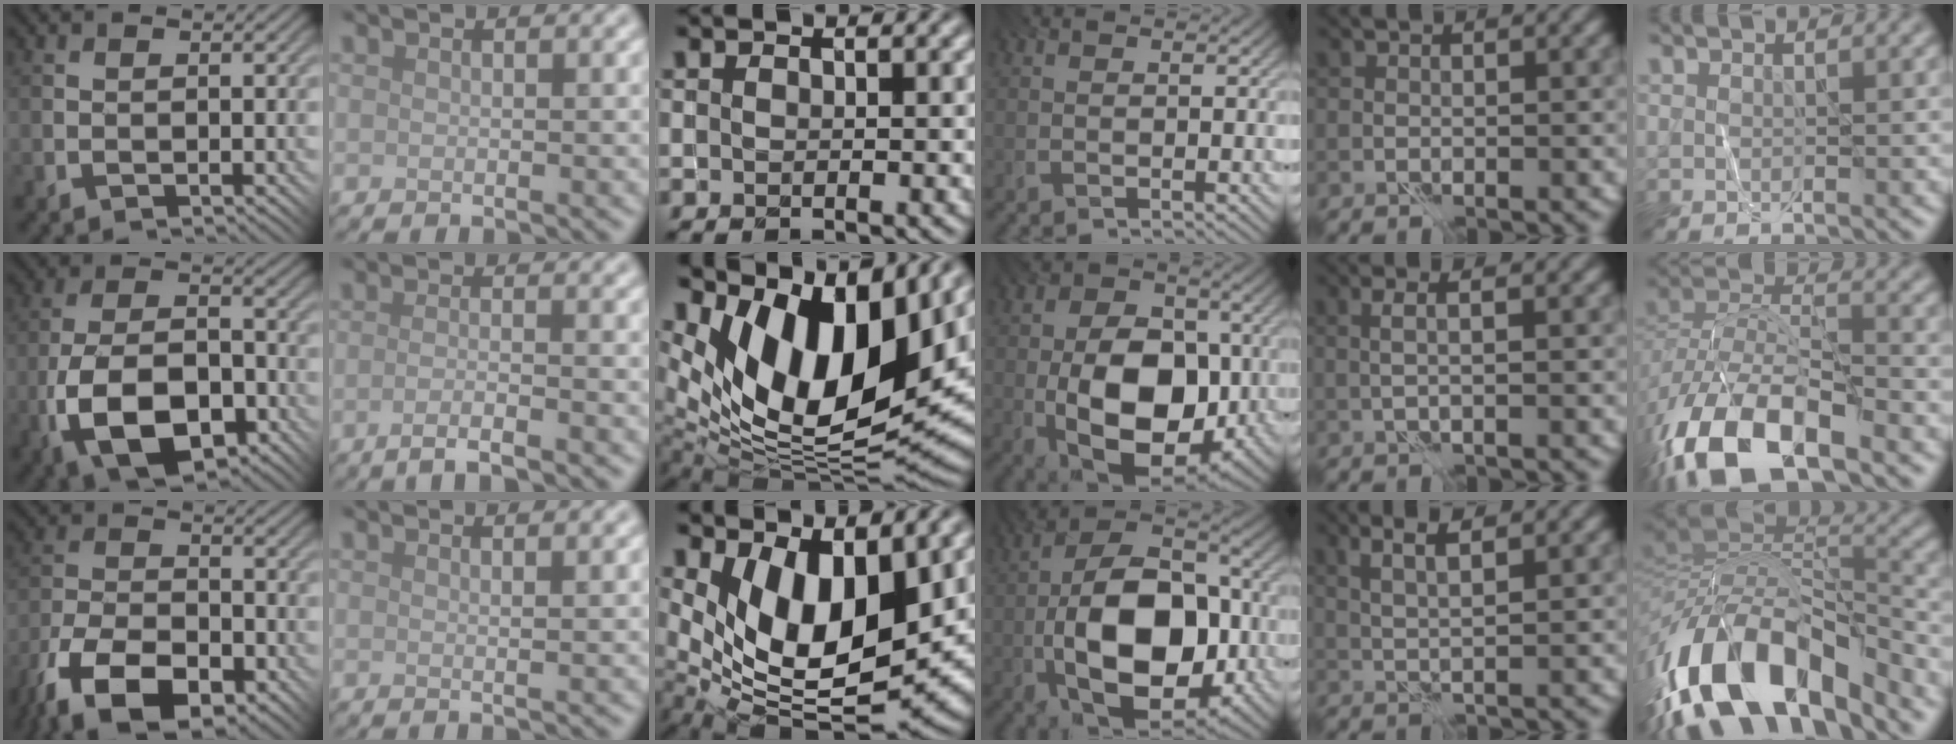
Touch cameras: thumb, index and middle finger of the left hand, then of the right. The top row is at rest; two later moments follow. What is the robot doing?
{"motion": "fold", "object": "shorts"}